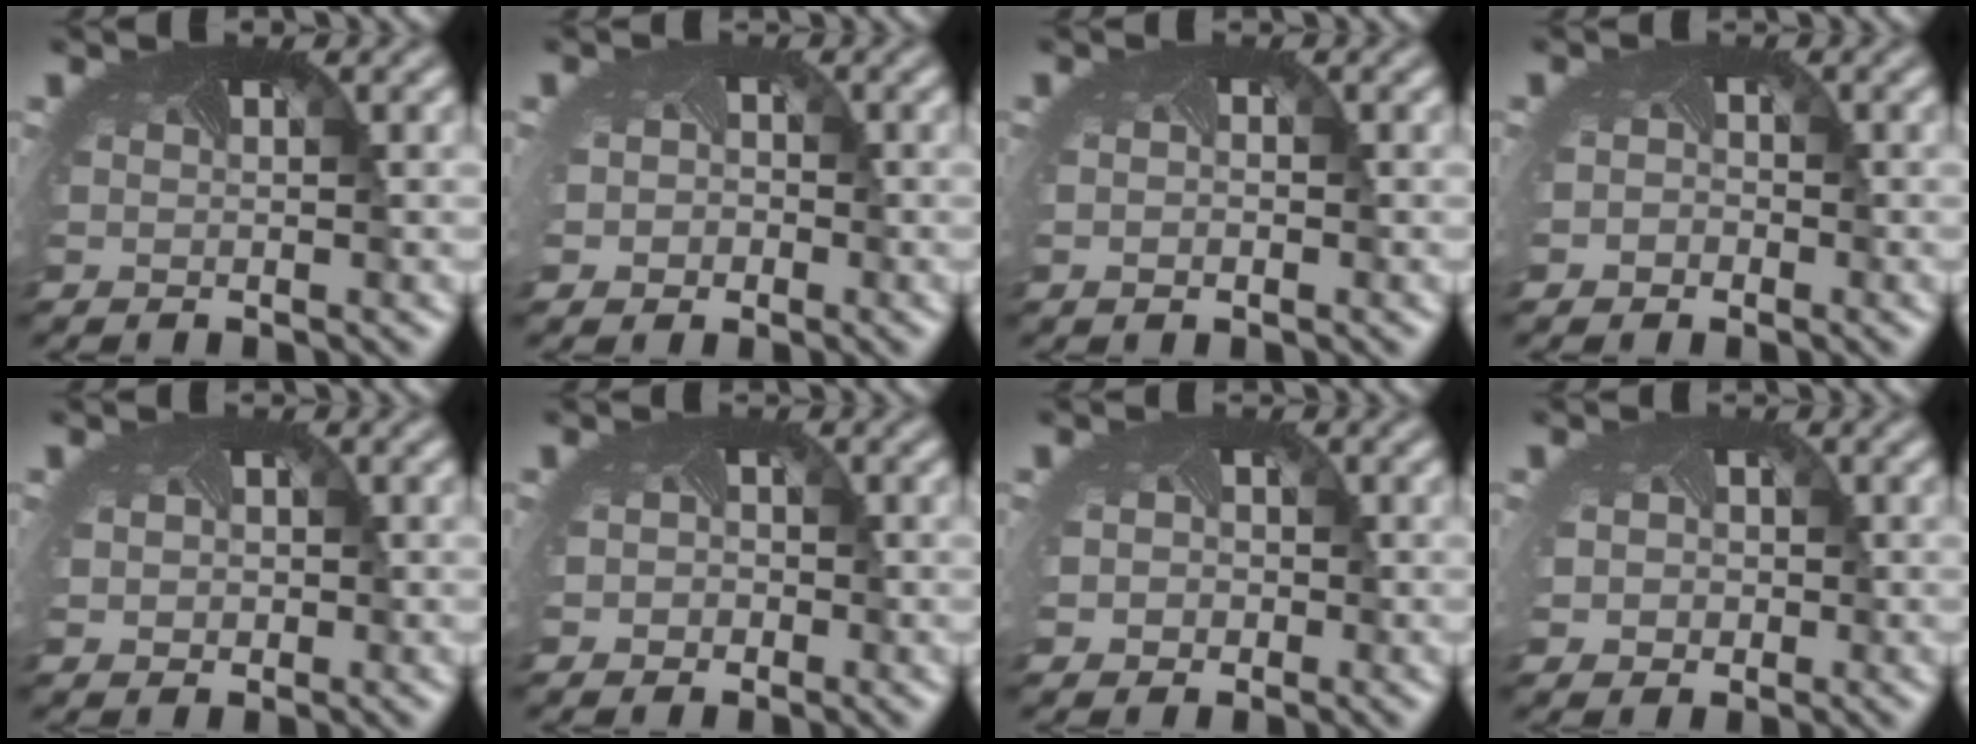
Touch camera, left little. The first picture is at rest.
{"total": 3.1, "force": [-0.6, 2.7, 1.4], "torque": [-0.020, -0.012, -0.016]}
{"total": 0.7, "force": [-0.3, 0.5, 0.5], "torque": [-0.010, -0.007, -0.001]}
{"total": 1.4, "force": [-0.6, 1.2, 0.2], "torque": [0.001, -0.011, -0.010]}
{"total": 1.9, "force": [0.2, 1.7, 0.8], "torque": [-0.018, -0.003, 0.007]}
{"total": 2.0, "force": [-0.4, 1.9, 0.7], "torque": [-0.004, -0.005, -0.009]}
{"total": 3.1, "force": [-0.4, 2.7, 1.3], "torque": [-0.020, -0.008, -0.012]}
{"total": 3.3, "force": [-0.1, 2.9, 1.6], "torque": [-0.029, -0.007, -0.006]}